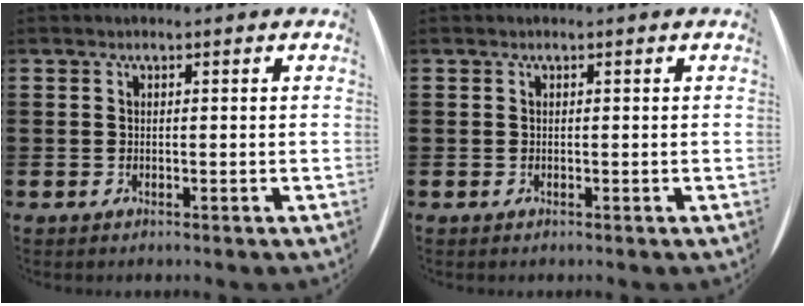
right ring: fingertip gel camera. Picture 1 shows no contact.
{"total": 0.0}